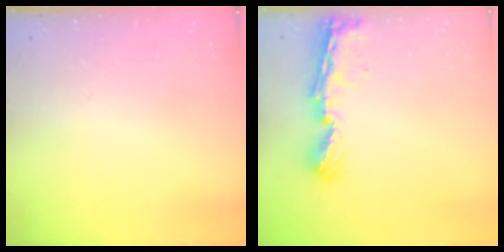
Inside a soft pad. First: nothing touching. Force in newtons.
{"total": 8.9, "press": 8.9, "slide": 0.9}